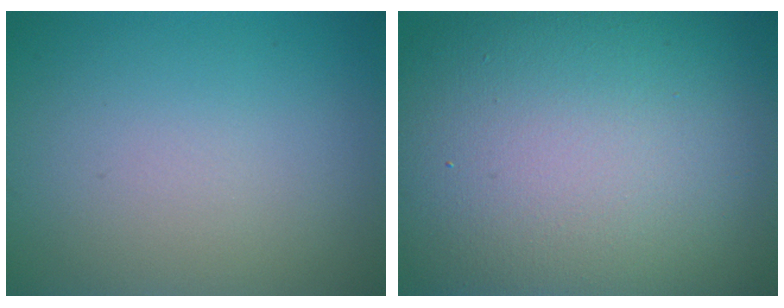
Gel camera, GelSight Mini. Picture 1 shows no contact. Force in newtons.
{"total": 18.6, "press": 18.5, "slide": 1.2}